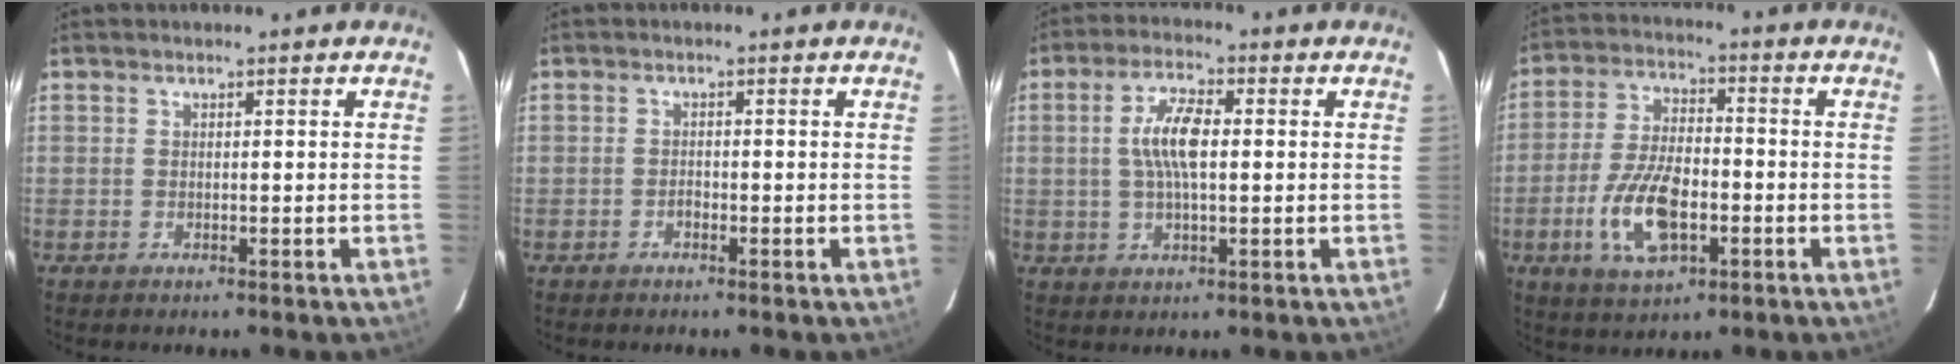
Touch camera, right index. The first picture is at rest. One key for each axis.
{"total": 0.8, "fx": -0.6, "fy": 0.4, "fz": 0.3, "tx": -0.006, "ty": 0.003, "tz": -0.012}
{"total": 7.3, "fx": 0.6, "fy": 2.4, "fz": 6.8, "tx": -0.132, "ty": 0.010, "tz": 0.013}
{"total": 12.7, "fx": -4.1, "fy": 5.9, "fz": 10.4, "tx": -0.216, "ty": -0.002, "tz": -0.071}